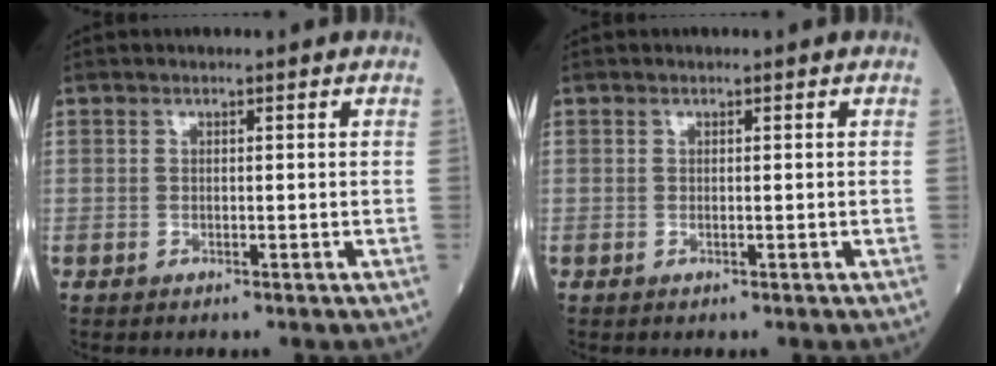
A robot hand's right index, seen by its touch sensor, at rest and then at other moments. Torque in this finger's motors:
{"motor_torque": [0.00, 0.00, 0.03, 0.01]}